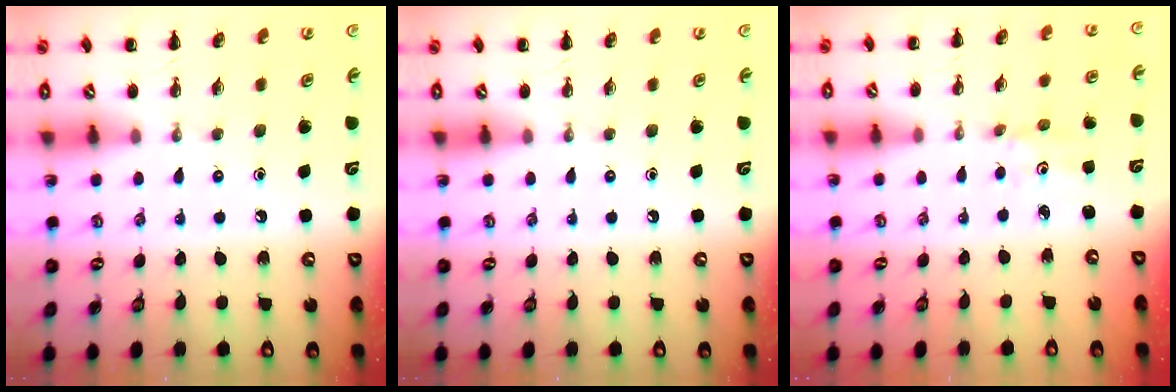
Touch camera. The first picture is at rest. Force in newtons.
{"total": 0.0}
{"total": 1.1, "press": 1.0, "slide": 0.3}